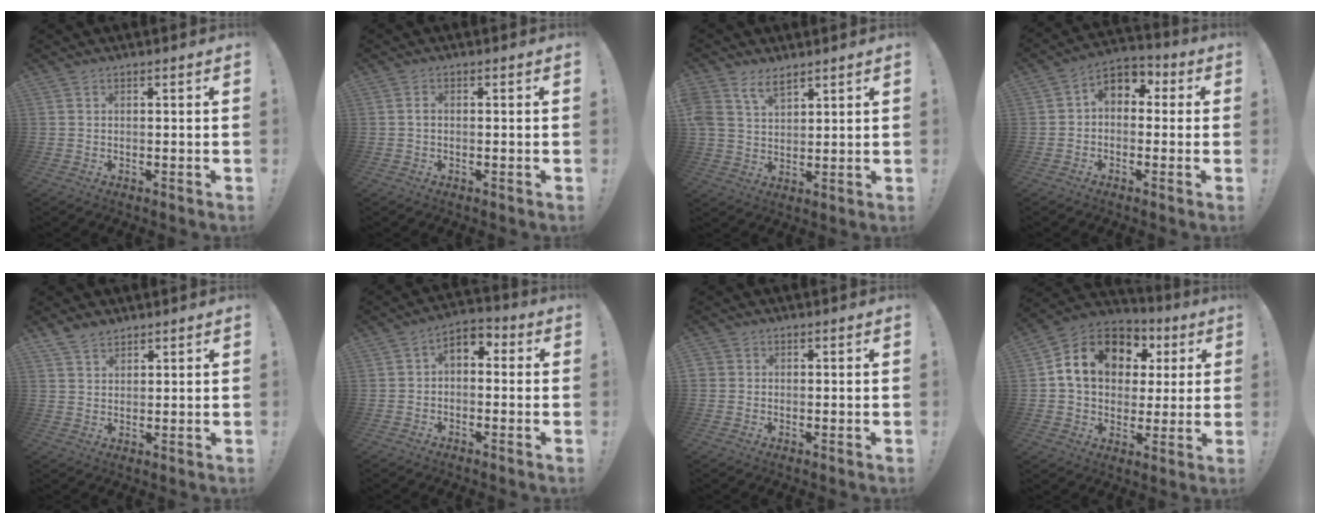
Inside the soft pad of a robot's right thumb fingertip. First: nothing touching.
{"total": 0.8, "force": [-0.3, 0.4, 0.6], "torque": [-0.016, 0.005, -0.006]}
{"total": 7.2, "force": [5.1, 3.8, 3.2], "torque": [-0.064, -0.020, 0.100]}
{"total": 6.1, "force": [0.0, 5.0, 3.5], "torque": [-0.060, 0.013, 0.006]}
{"total": 4.3, "force": [3.5, 2.1, 1.5], "torque": [-0.030, -0.018, 0.066]}
{"total": 4.3, "force": [-1.5, 3.1, 2.6], "torque": [-0.034, 0.015, -0.025]}
{"total": 1.5, "force": [0.0, 1.5, 0.3], "torque": [-0.004, 0.005, 0.000]}
{"total": 14.9, "force": [5.2, 11.5, 7.8], "torque": [-0.122, -0.017, 0.104]}